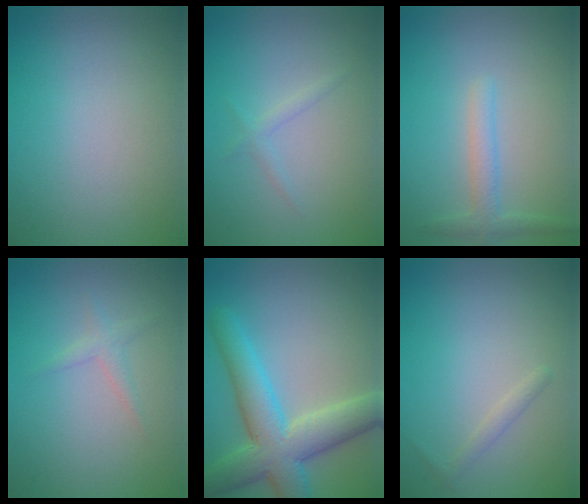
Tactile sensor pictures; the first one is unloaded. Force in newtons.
{"total": 1.0, "press": 1.0, "slide": 0.0}
{"total": 2.1, "press": 2.1, "slide": 0.1}
{"total": 1.3, "press": 1.3, "slide": 0.1}
{"total": 8.0, "press": 8.0, "slide": 0.4}
{"total": 0.9, "press": 0.9, "slide": 0.1}